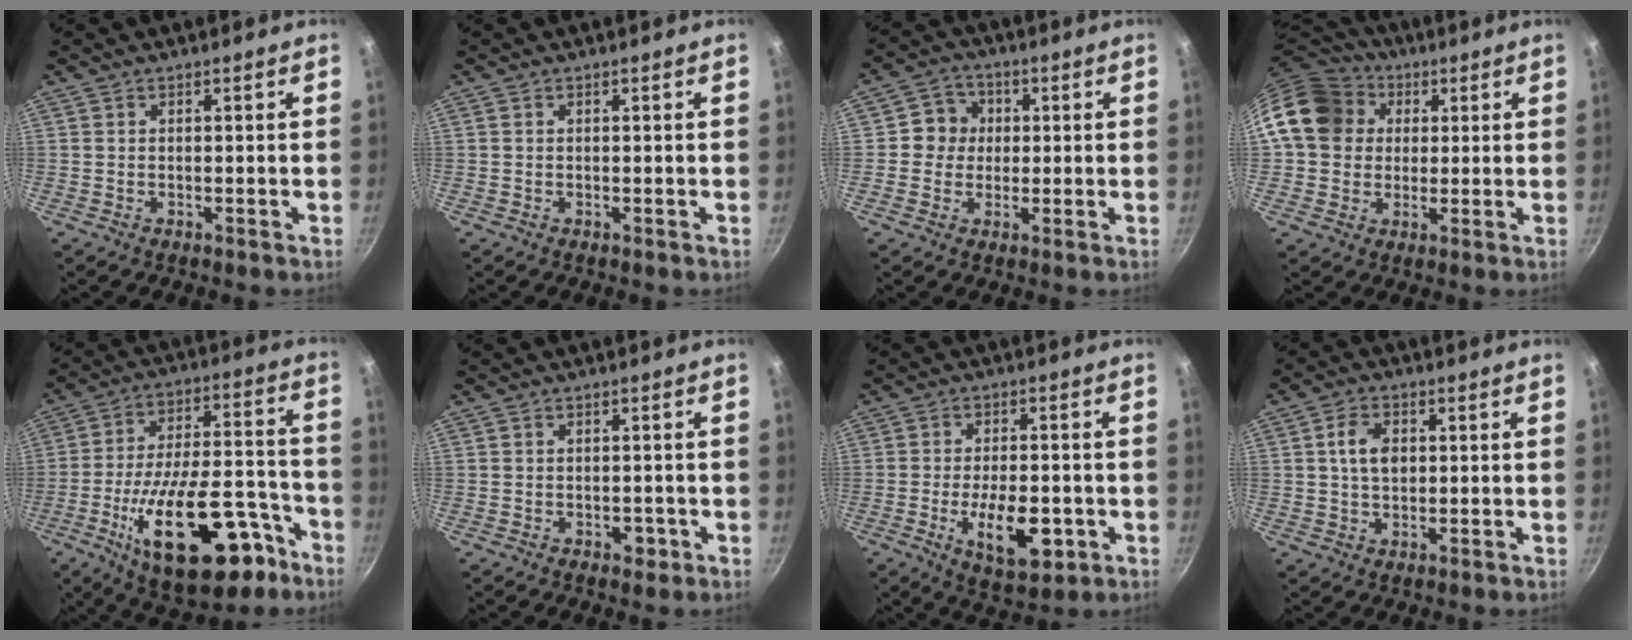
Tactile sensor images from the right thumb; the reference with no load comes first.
{"total": 0.0}
{"total": 6.1, "force": [0.6, 5.8, 1.7], "torque": [0.013, 0.010, -0.003]}
{"total": 15.6, "force": [3.1, 13.5, 7.2], "torque": [-0.114, 0.030, 0.045]}
{"total": 25.8, "force": [-12.0, 12.0, 19.5], "torque": [-0.274, 0.065, -0.167]}
{"total": 2.6, "force": [-1.0, 1.8, 1.6], "torque": [-0.008, 0.012, -0.007]}
{"total": 11.8, "force": [-3.3, 5.8, 9.8], "torque": [-0.135, 0.004, -0.044]}
{"total": 6.0, "force": [1.0, 4.1, 4.3], "torque": [-0.061, 0.004, 0.015]}